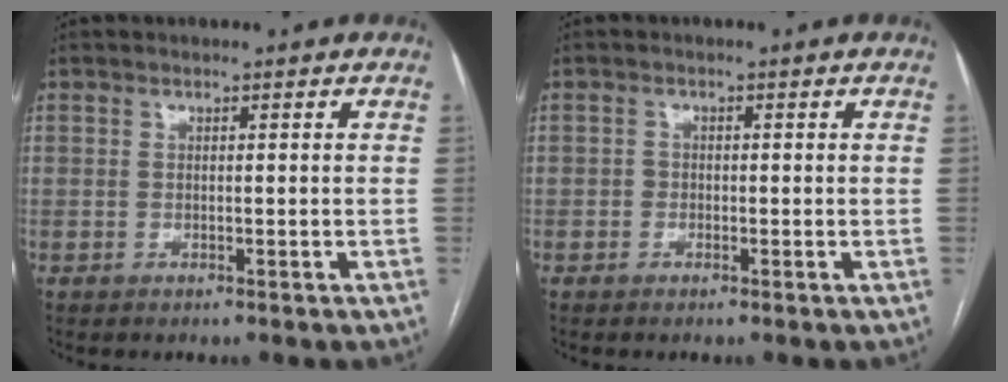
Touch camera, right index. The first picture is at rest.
{"total": 0.8, "force": [-0.4, 0.7, 0.2], "torque": [0.000, 0.004, -0.010]}